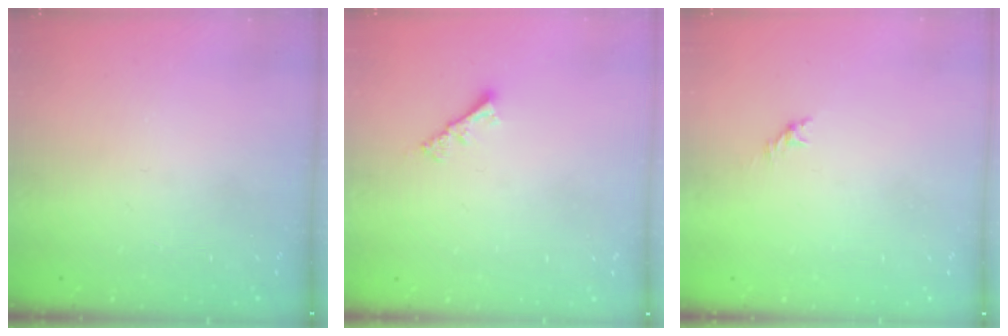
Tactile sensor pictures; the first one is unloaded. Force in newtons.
{"total": 3.7, "press": 3.7, "slide": 0.5}
{"total": 0.0}